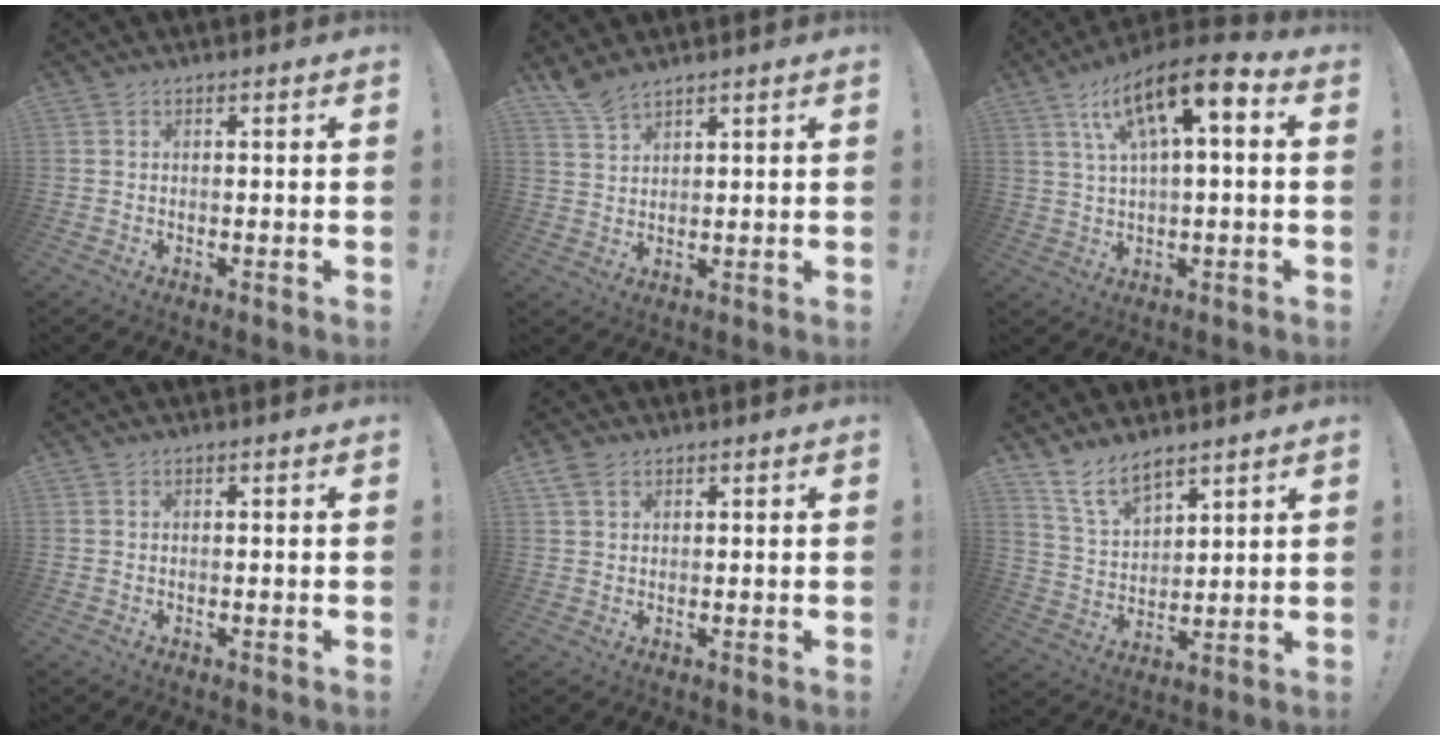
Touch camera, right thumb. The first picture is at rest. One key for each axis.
{"total": 4.7, "fx": 4.1, "fy": 0.9, "fz": 2.0, "tx": -0.039, "ty": -0.025, "tz": 0.076}
{"total": 13.1, "fx": 4.8, "fy": 3.5, "fz": 11.6, "tx": -0.192, "ty": -0.016, "tz": 0.077}
{"total": 0.0}
{"total": 3.0, "fx": 1.6, "fy": 1.8, "fz": 1.7, "tx": -0.028, "ty": -0.002, "tz": 0.032}
{"total": 9.8, "fx": 8.0, "fy": 3.9, "fz": 4.1, "tx": -0.086, "ty": -0.048, "tz": 0.157}